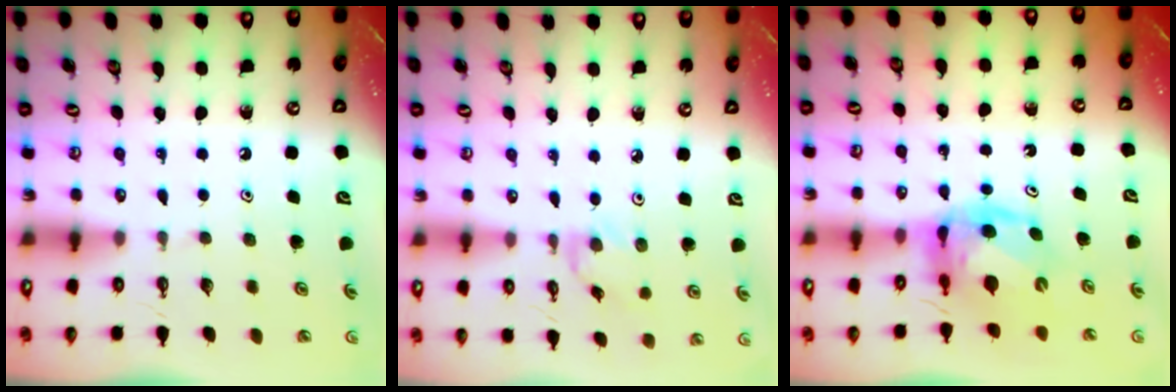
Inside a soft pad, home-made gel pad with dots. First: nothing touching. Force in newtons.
{"total": 1.5, "press": 1.5, "slide": 0.3}
{"total": 8.1, "press": 8.1, "slide": 1.0}